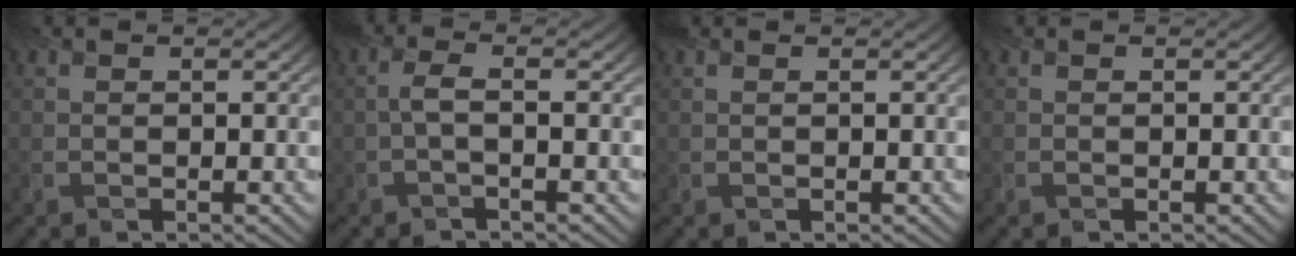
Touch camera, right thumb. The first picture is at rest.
{"total": 1.9, "force": [-0.3, 0.4, 1.9], "torque": [-0.041, 0.008, -0.013]}
{"total": 0.7, "force": [0.6, 0.0, 0.4], "torque": [-0.013, 0.007, 0.009]}
{"total": 0.0}